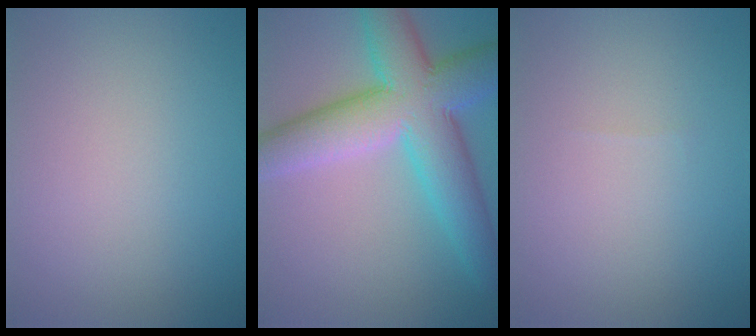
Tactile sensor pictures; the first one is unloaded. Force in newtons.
{"total": 10.3, "press": 10.3, "slide": 0.2}
{"total": 0.0}